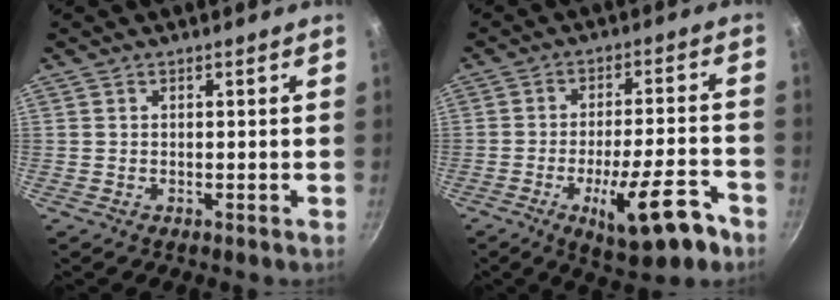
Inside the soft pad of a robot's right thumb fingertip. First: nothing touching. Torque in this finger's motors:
{"motor_torque": [-0.22, 0.25, -0.03, 0.20, -0.02]}